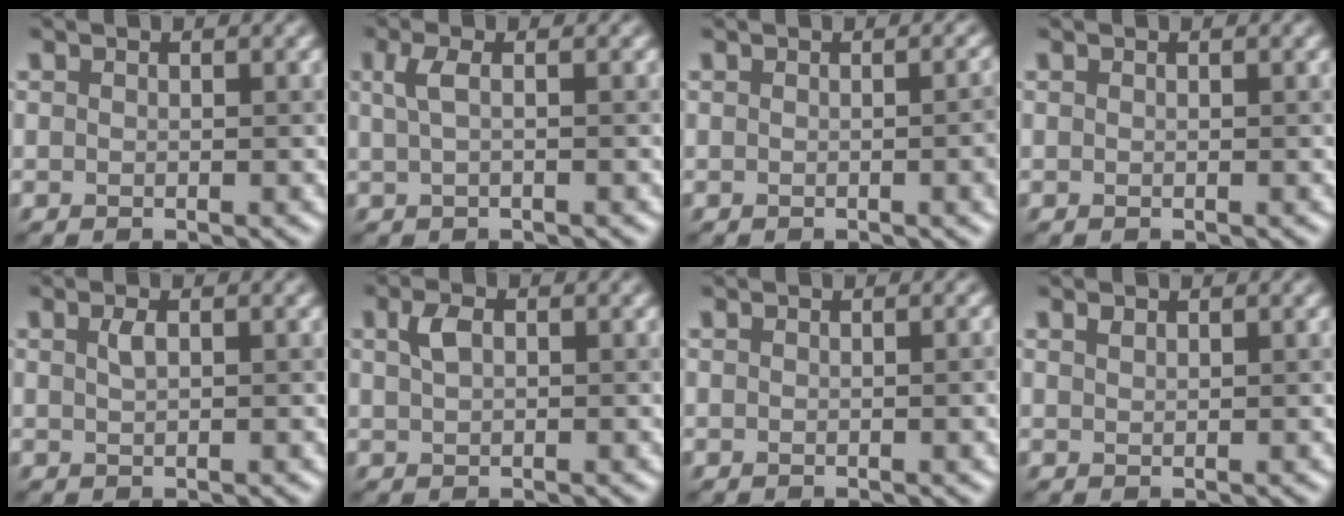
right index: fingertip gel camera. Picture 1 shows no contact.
{"total": 2.0, "force": [0.5, 0.6, 1.8], "torque": [-0.038, 0.005, 0.007]}
{"total": 3.3, "force": [-0.2, 0.9, 3.2], "torque": [-0.026, 0.007, -0.004]}
{"total": 0.0}
{"total": 1.0, "force": [0.4, 0.3, 0.9], "torque": [-0.019, 0.004, 0.008]}
{"total": 1.7, "force": [0.6, 0.9, 1.3], "torque": [-0.029, 0.006, 0.009]}
{"total": 2.4, "force": [-0.1, 0.7, 2.3], "torque": [-0.019, 0.003, -0.004]}
{"total": 0.6, "force": [0.5, 0.2, 0.2], "torque": [-0.005, 0.000, 0.012]}